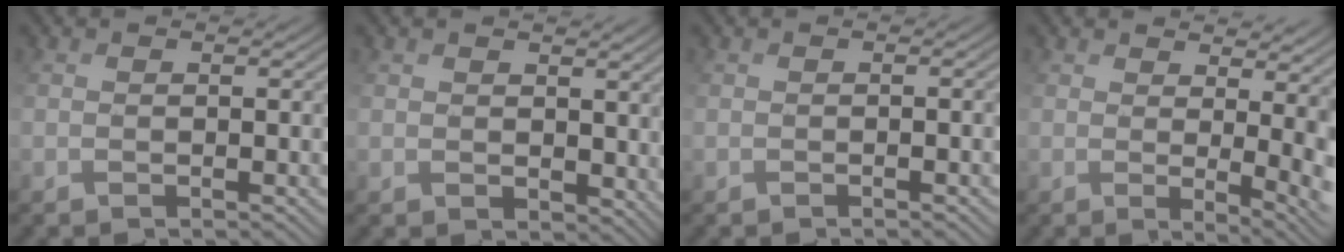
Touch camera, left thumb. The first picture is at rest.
{"total": 3.9, "force": [1.4, 3.2, 1.8], "torque": [-0.052, -0.010, 0.035]}
{"total": 1.7, "force": [-0.8, 0.4, 1.5], "torque": [-0.011, 0.005, 0.003]}
{"total": 8.2, "force": [1.1, 3.7, 7.3], "torque": [-0.118, -0.009, 0.037]}